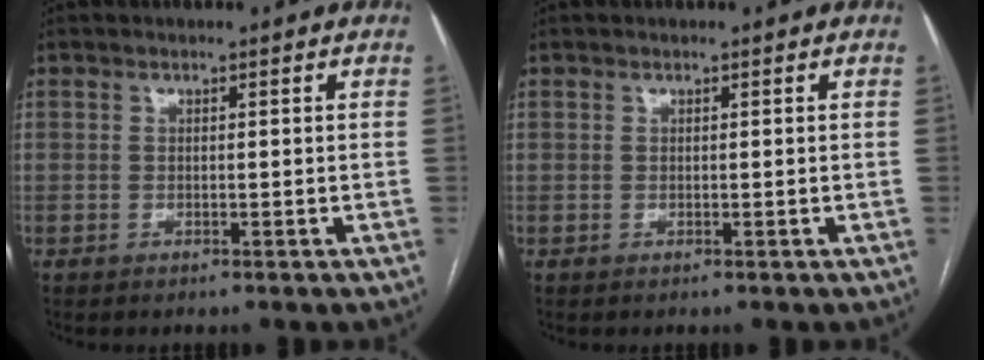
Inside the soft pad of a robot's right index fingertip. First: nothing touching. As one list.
[{"total": 0.0}]